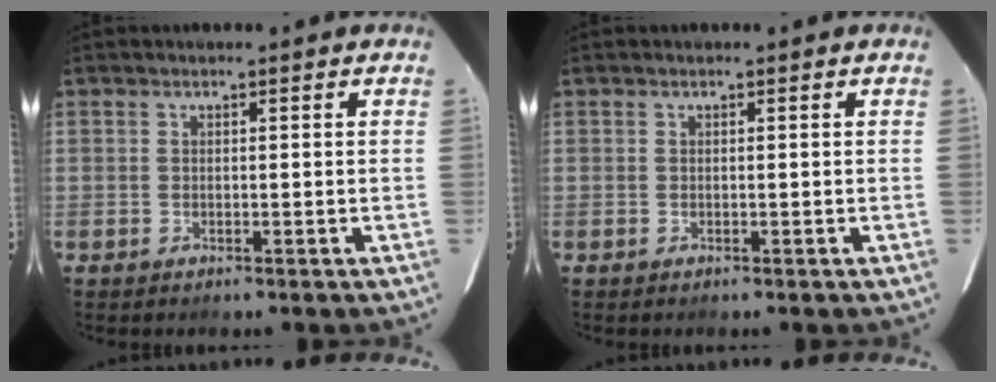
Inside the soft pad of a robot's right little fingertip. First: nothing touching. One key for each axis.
{"total": 0.0}